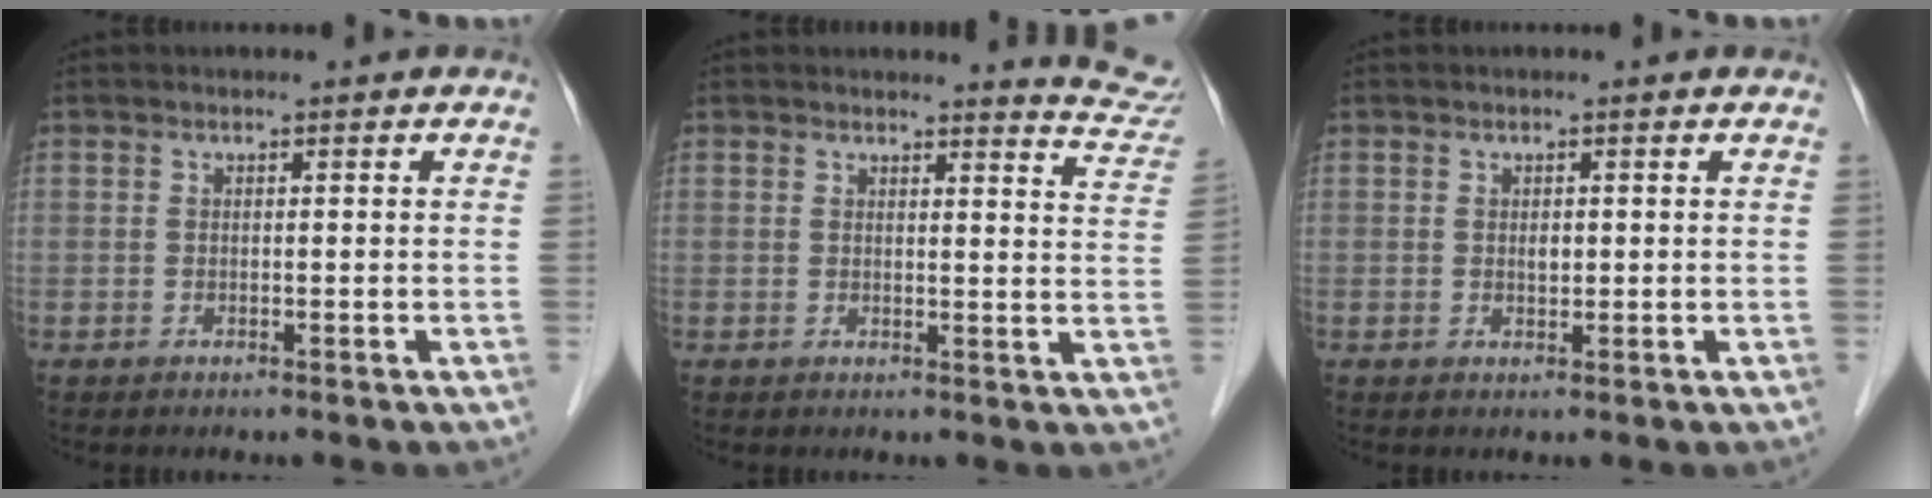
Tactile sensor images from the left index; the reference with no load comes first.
{"total": 6.6, "force": [6.6, -0.3, 0.0], "torque": [-0.003, -0.054, 0.053]}
{"total": 1.1, "force": [0.2, 0.6, 0.8], "torque": [-0.013, -0.001, 0.005]}